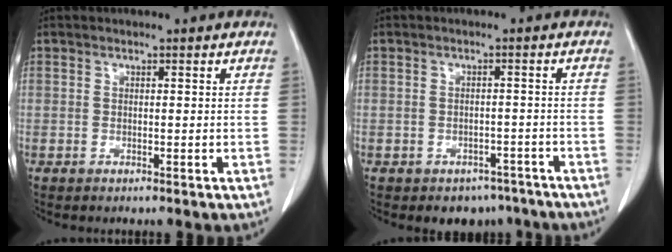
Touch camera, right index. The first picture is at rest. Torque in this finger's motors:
{"motor_torque": [-0.15, -0.11, -0.09, -0.05]}